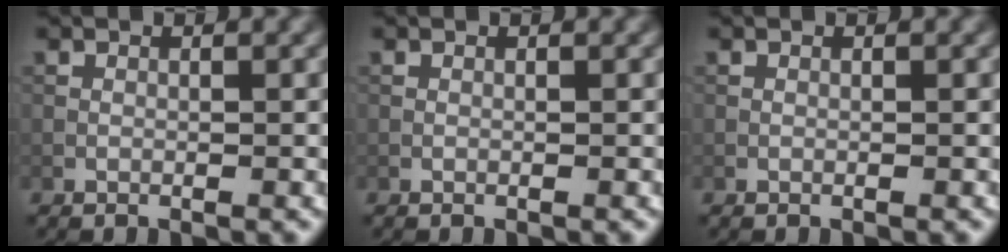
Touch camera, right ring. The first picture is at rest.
{"total": 0.0}
{"total": 0.0}